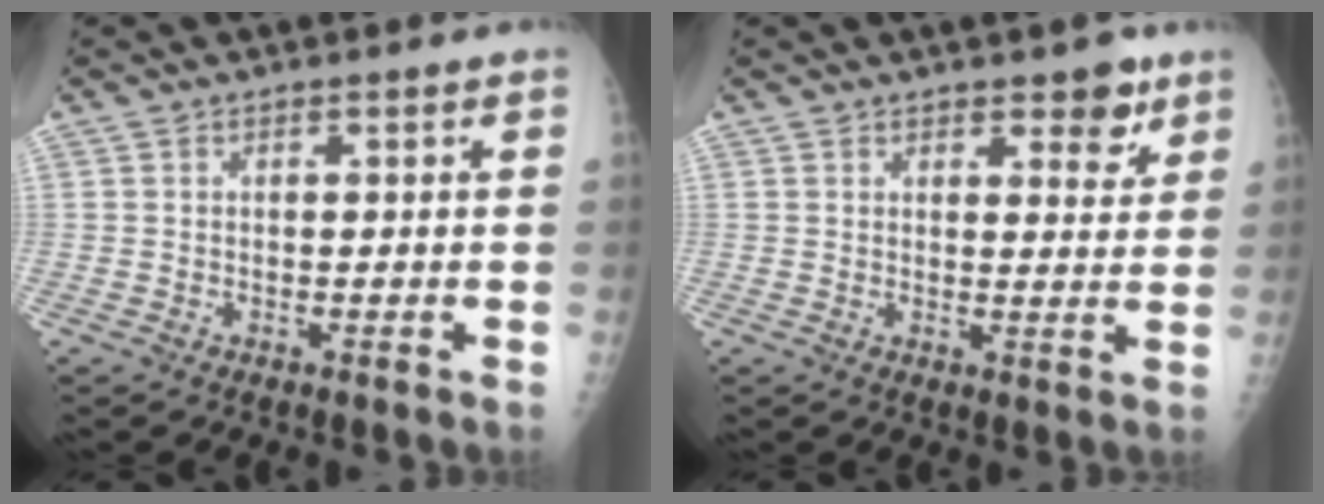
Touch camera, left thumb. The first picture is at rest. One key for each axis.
{"total": 5.1, "fx": 3.4, "fy": 2.4, "fz": 3.1, "tx": -0.015, "ty": -0.020, "tz": 0.043}